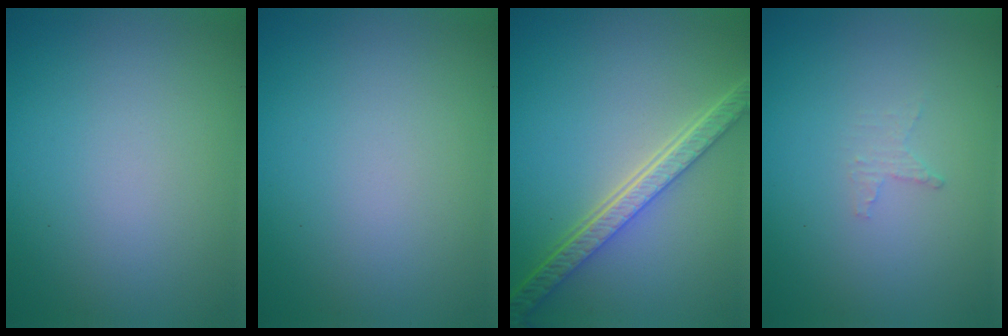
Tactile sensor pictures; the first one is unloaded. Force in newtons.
{"total": 0.0}
{"total": 5.4, "press": 4.1, "slide": 3.4}
{"total": 0.9, "press": 0.8, "slide": 0.3}